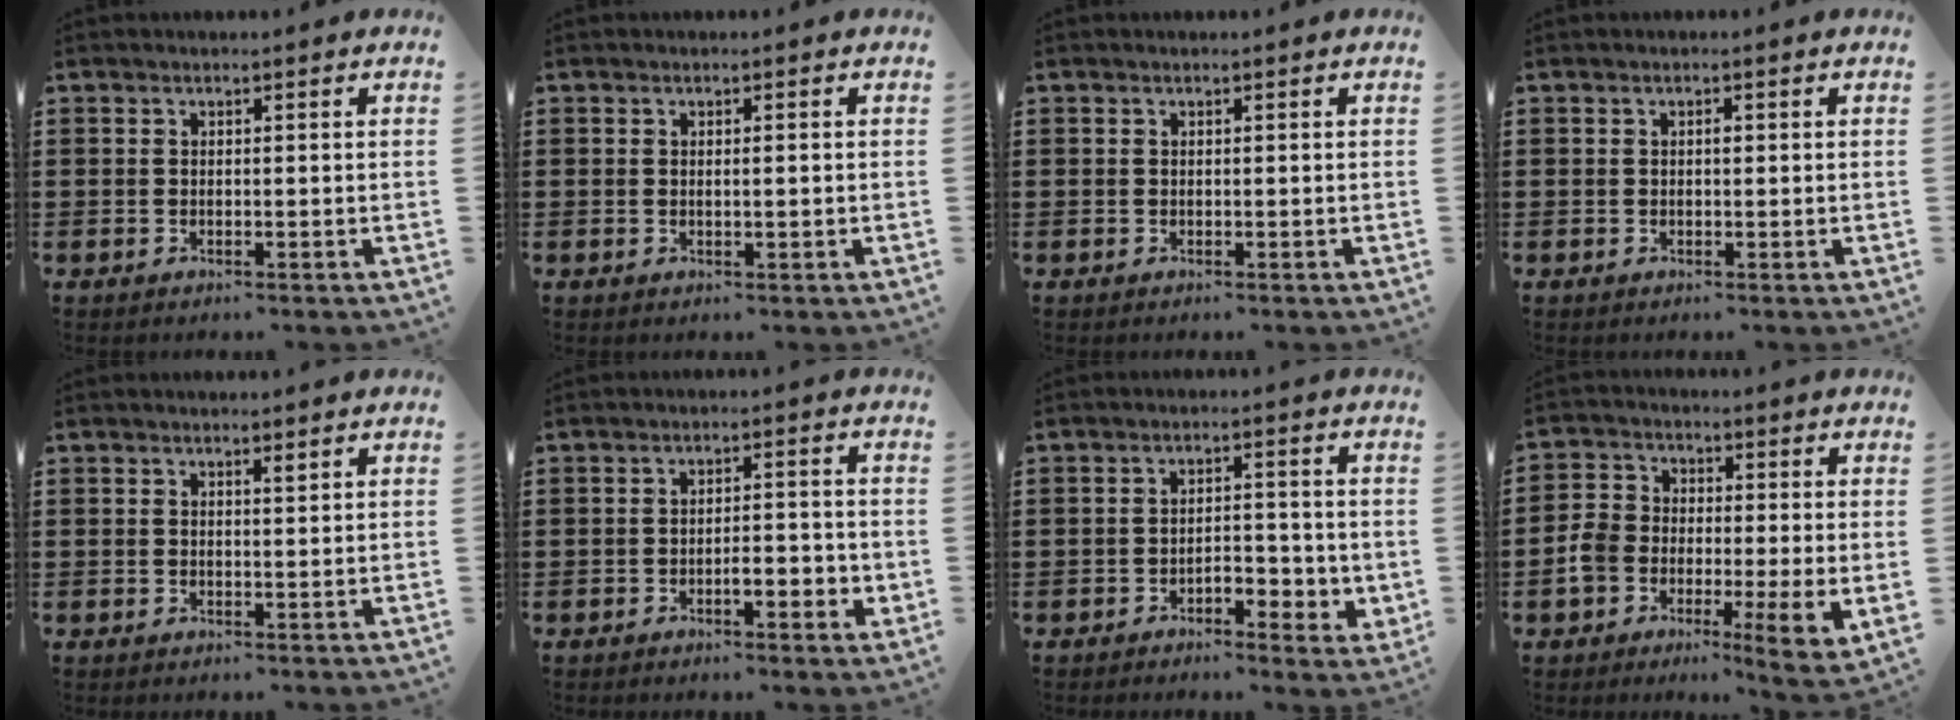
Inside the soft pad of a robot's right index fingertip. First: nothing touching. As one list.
[{"total": 1.0, "force": [0.0, 0.1, 1.0], "torque": [-0.017, -0.002, 0.001]}, {"total": 0.0}, {"total": 0.7, "force": [0.0, 0.3, 0.7], "torque": [-0.013, -0.002, 0.001]}, {"total": 0.9, "force": [0.7, 0.1, 0.6], "torque": [-0.003, -0.003, 0.011]}, {"total": 3.8, "force": [-1.5, 1.3, 3.2], "torque": [-0.054, 0.006, -0.027]}, {"total": 3.8, "force": [-1.7, 2.0, 2.7], "torque": [-0.041, 0.003, -0.035]}, {"total": 7.1, "force": [-2.4, 3.8, 5.5], "torque": [-0.125, -0.004, -0.046]}]